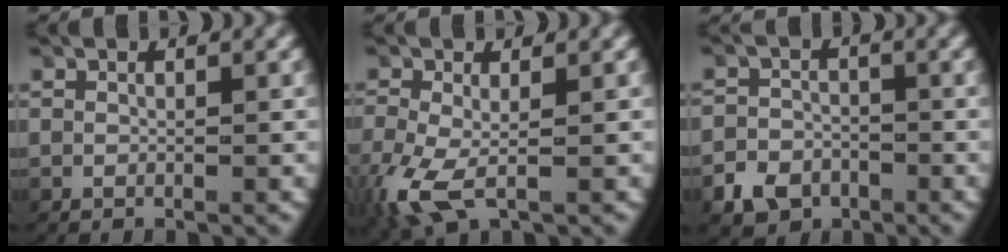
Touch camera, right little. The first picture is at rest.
{"total": 4.1, "force": [-1.5, 2.5, 2.8], "torque": [-0.096, -0.032, -0.012]}
{"total": 3.4, "force": [-2.4, 2.4, 0.4], "torque": [-0.001, -0.013, -0.042]}